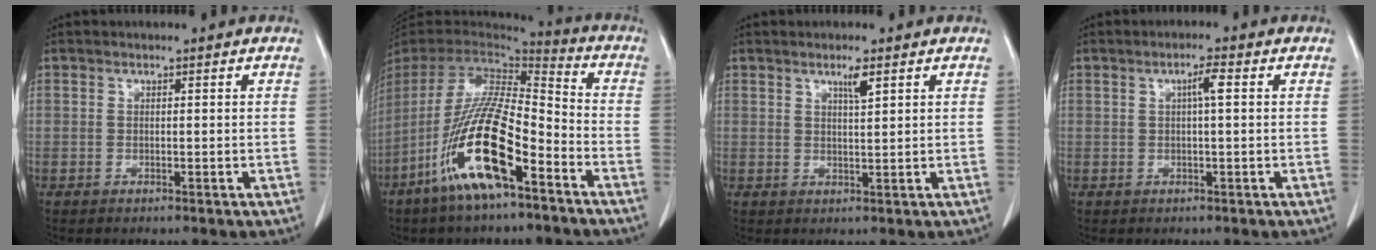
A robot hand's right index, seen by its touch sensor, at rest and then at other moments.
{"total": 18.7, "force": [-9.6, 3.5, 15.7], "torque": [-0.341, -0.032, -0.181]}
{"total": 2.4, "force": [1.4, 0.1, 1.9], "torque": [-0.037, -0.003, 0.025]}
{"total": 2.4, "force": [0.5, 0.2, 2.4], "torque": [-0.041, 0.004, 0.008]}